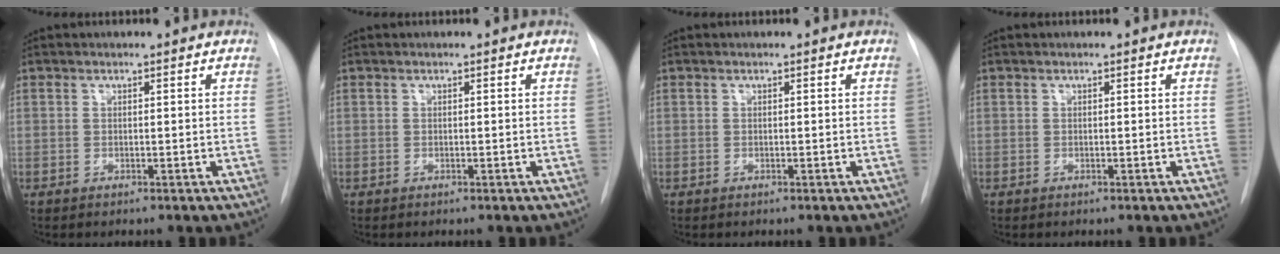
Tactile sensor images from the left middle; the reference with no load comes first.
{"total": 0.0}
{"total": 0.0}
{"total": 0.0}